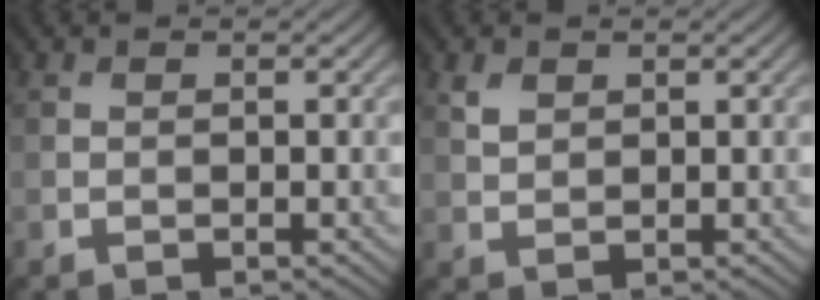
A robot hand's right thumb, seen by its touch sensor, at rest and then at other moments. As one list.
[{"total": 1.7, "force": [1.0, 1.1, 0.9], "torque": [-0.024, -0.001, 0.023]}]